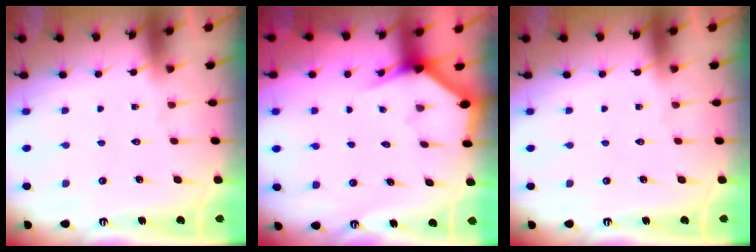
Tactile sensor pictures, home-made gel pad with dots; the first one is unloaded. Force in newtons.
{"total": 2.9, "press": 2.9, "slide": 0.1}
{"total": 0.0}